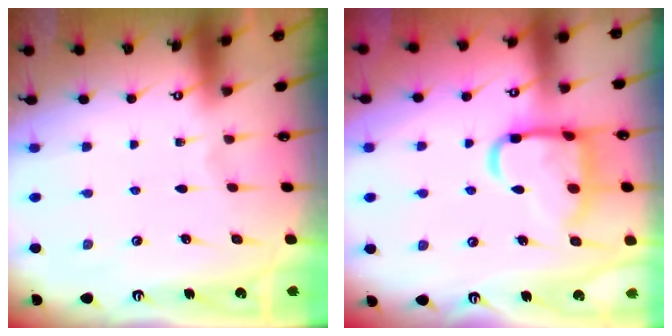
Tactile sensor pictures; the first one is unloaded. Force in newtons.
{"total": 15.3, "press": 15.2, "slide": 1.6}